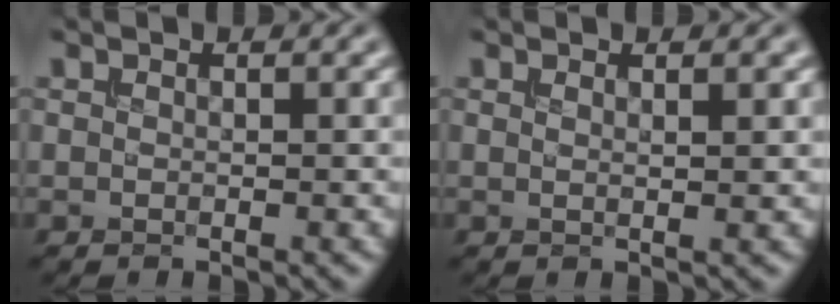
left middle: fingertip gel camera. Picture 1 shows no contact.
{"total": 1.5, "force": [0.7, 0.5, 1.3], "torque": [-0.013, 0.002, 0.003]}